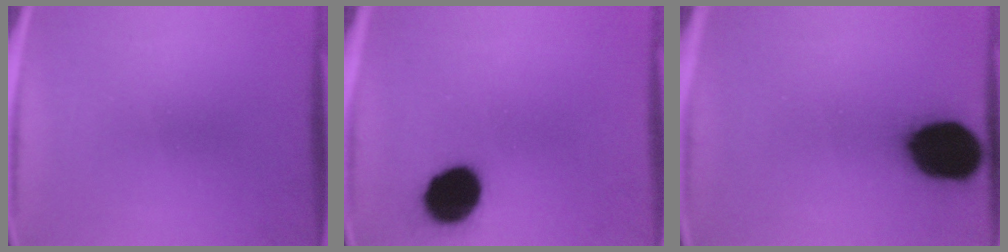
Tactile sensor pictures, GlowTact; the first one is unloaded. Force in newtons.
{"total": 13.7}
{"total": 19.8}